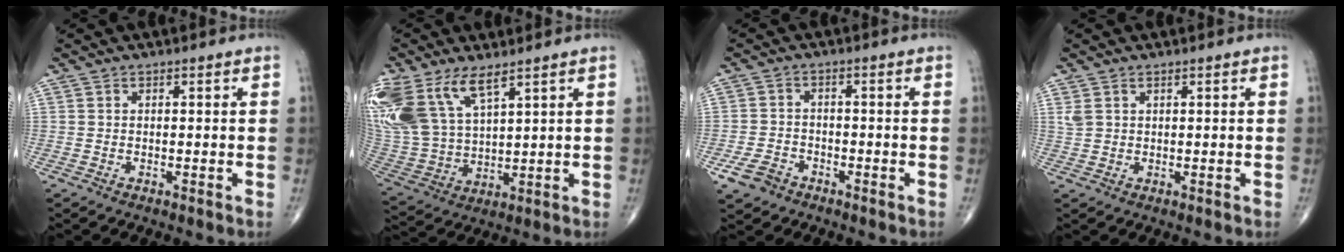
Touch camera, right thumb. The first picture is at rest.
{"total": 17.8, "force": [9.7, 8.5, 12.1], "torque": [-0.281, -0.017, 0.206]}
{"total": 4.9, "force": [-2.9, 3.4, 1.9], "torque": [-0.034, 0.014, -0.051]}
{"total": 1.8, "force": [1.0, 1.1, 1.1], "torque": [-0.022, 0.003, 0.027]}